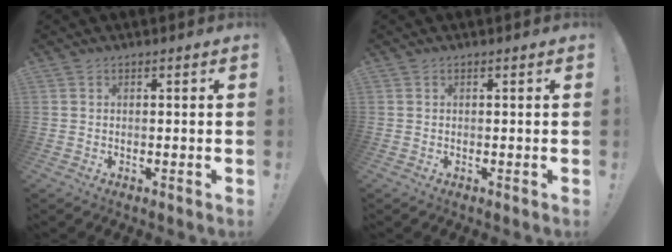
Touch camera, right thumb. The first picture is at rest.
{"total": 0.0}